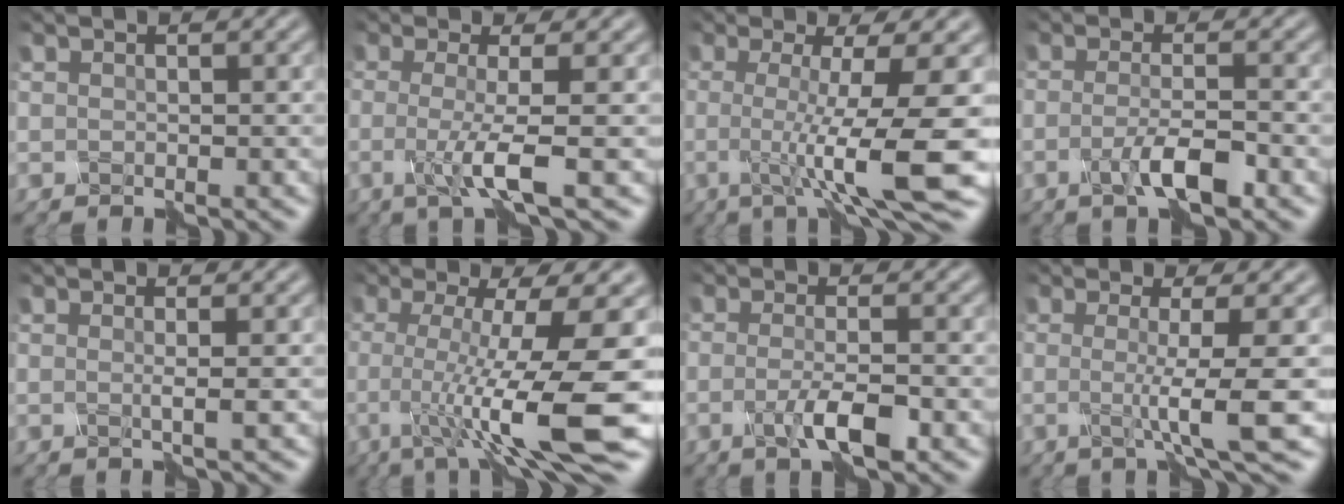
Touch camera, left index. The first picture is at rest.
{"total": 4.4, "force": [-0.9, 0.9, 4.2], "torque": [-0.077, -0.011, -0.021]}
{"total": 9.4, "force": [-1.4, 1.8, 9.2], "torque": [-0.127, -0.013, -0.022]}
{"total": 3.4, "force": [-1.7, 0.7, 2.8], "torque": [-0.058, 0.001, -0.035]}
{"total": 1.0, "force": [-0.1, 0.2, 1.0], "torque": [-0.020, -0.003, -0.008]}
{"total": 11.3, "force": [-2.8, 2.0, 10.7], "torque": [-0.162, -0.004, -0.040]}
{"total": 3.4, "force": [-1.5, 0.8, 3.0], "torque": [-0.062, -0.003, -0.029]}
{"total": 5.3, "force": [-0.6, 0.7, 5.2], "torque": [-0.087, -0.007, -0.012]}